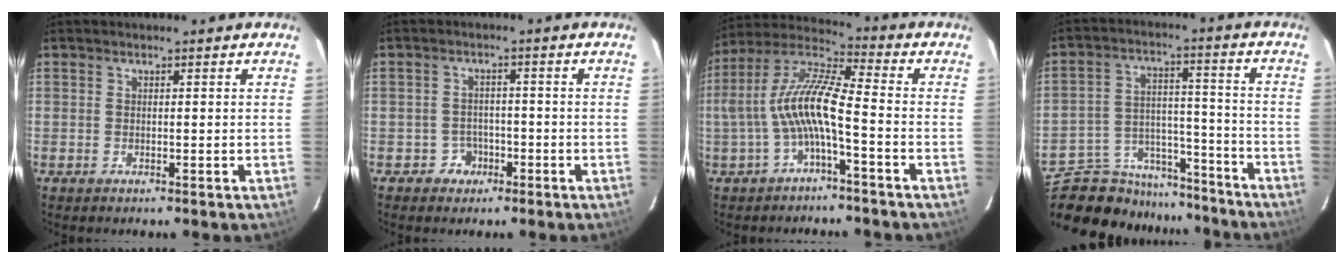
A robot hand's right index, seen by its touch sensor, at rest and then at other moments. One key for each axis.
{"total": 3.6, "fx": -1.9, "fy": 3.0, "fz": 0.1, "tx": -0.003, "ty": 0.015, "tz": -0.029}
{"total": 10.9, "fx": -2.7, "fy": 1.7, "fz": 10.4, "tx": -0.219, "ty": 0.016, "tz": -0.051}
{"total": 18.1, "fx": -15.6, "fy": 8.2, "fz": 4.2, "tx": -0.106, "ty": 0.042, "tz": -0.224}